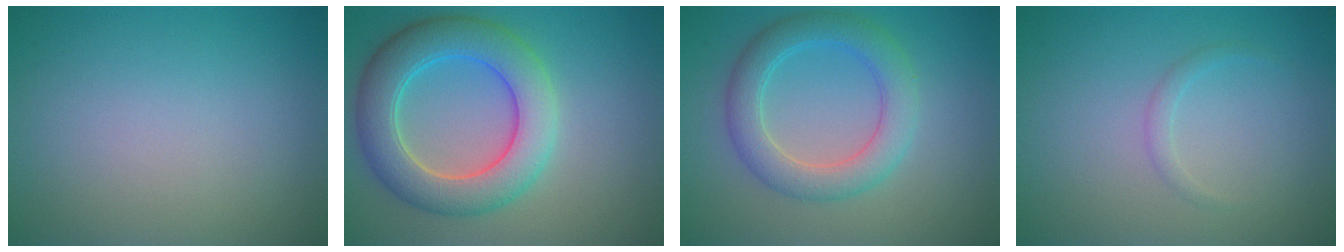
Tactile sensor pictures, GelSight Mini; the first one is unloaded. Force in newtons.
{"total": 7.3, "press": 7.3, "slide": 0.3}
{"total": 4.5, "press": 4.5, "slide": 0.0}
{"total": 0.9, "press": 0.9, "slide": 0.0}